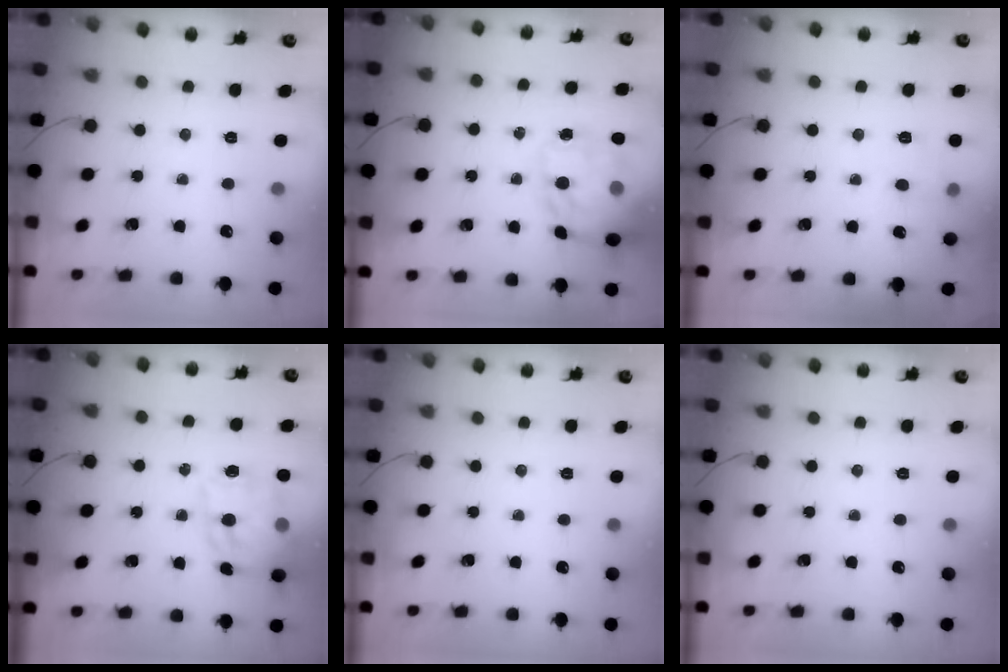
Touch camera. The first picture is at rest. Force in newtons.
{"total": 18.8, "press": 18.4, "slide": 3.7}
{"total": 6.6, "press": 6.4, "slide": 1.7}
{"total": 16.4, "press": 16.1, "slide": 2.7}
{"total": 0.0}
{"total": 0.0}